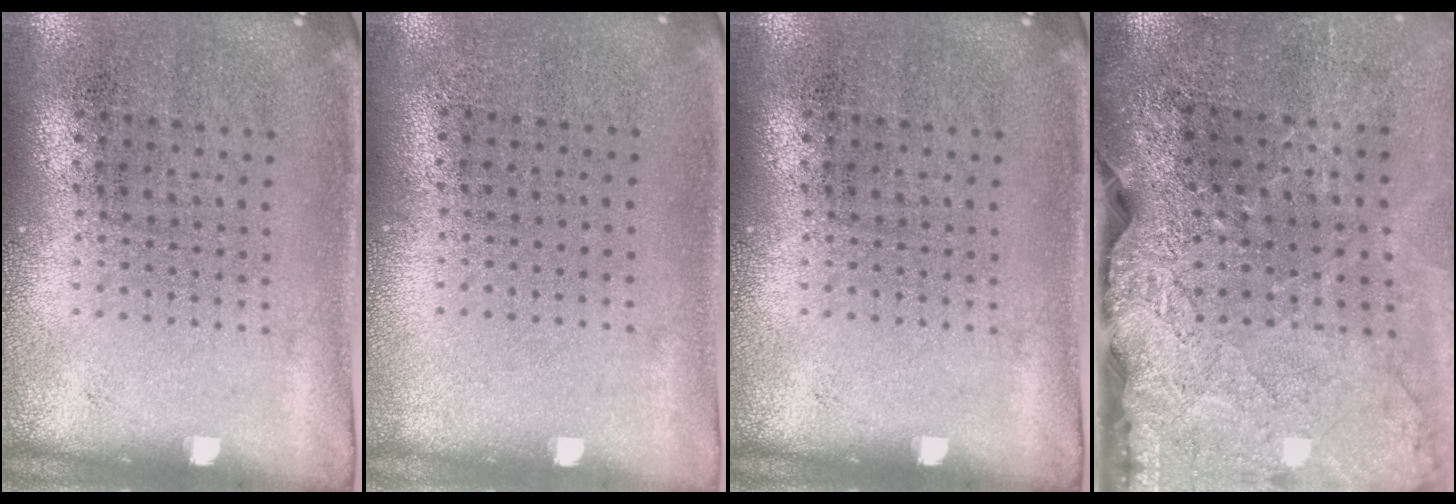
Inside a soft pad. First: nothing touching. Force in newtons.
{"total": 0.0}
{"total": 0.0}
{"total": 4.0, "press": 3.4, "slide": 2.1}